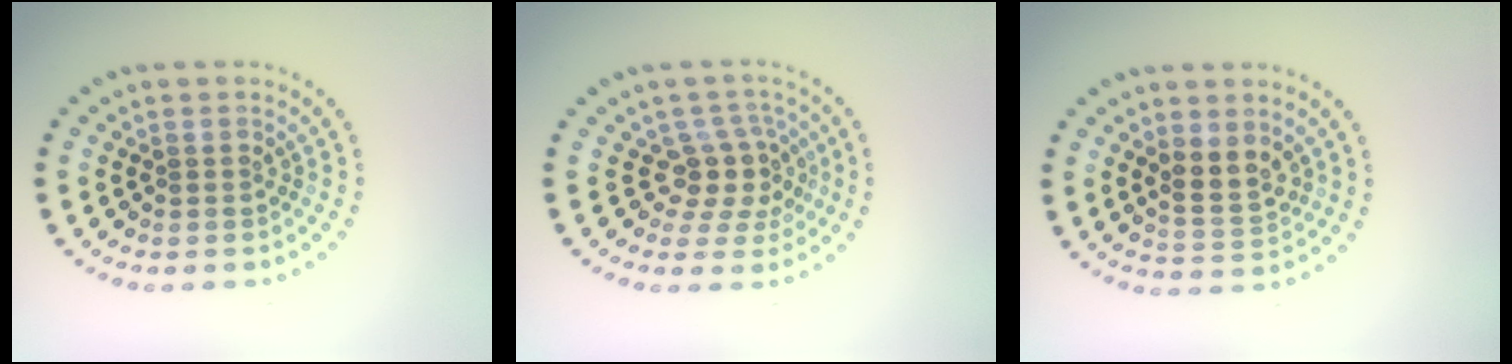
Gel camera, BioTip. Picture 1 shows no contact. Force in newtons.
{"total": 3.2, "press": 2.4, "slide": 2.2}
{"total": 2.5, "press": 2.3, "slide": 0.9}